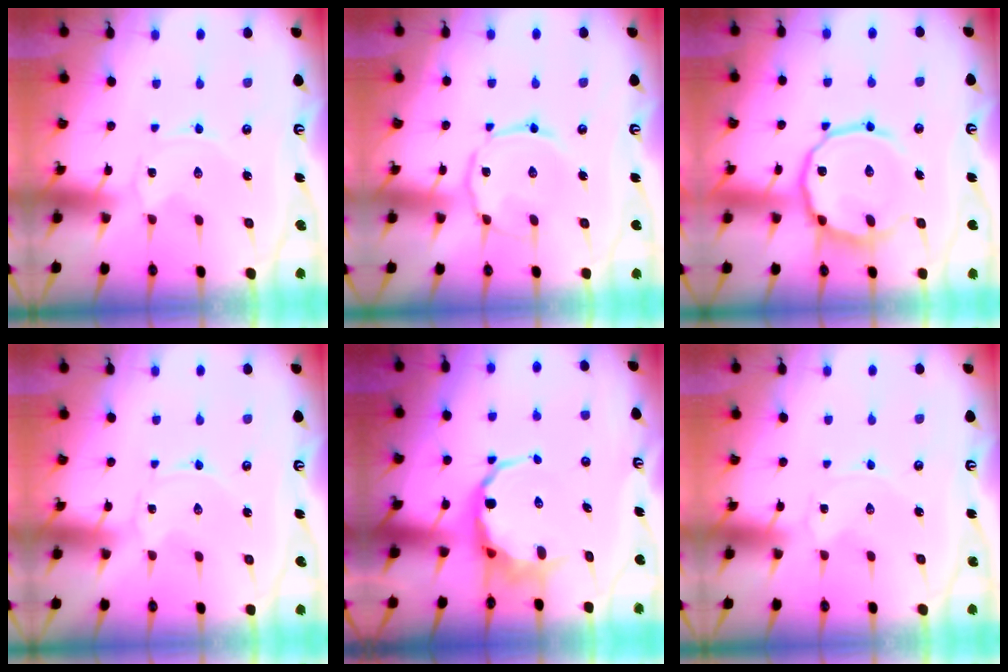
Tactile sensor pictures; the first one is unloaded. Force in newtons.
{"total": 10.0, "press": 10.0, "slide": 0.9}
{"total": 15.2, "press": 15.1, "slide": 1.5}
{"total": 0.0}
{"total": 7.5, "press": 7.3, "slide": 2.0}
{"total": 0.0}